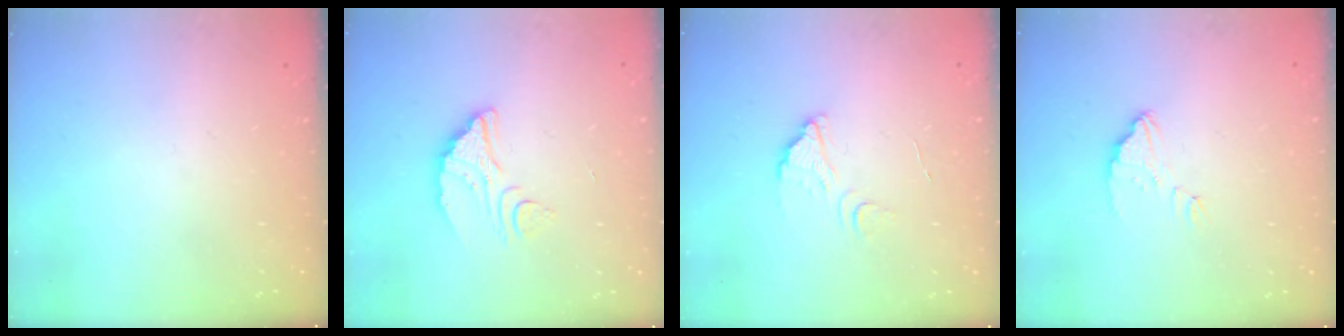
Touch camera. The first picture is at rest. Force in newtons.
{"total": 6.5, "press": 6.4, "slide": 0.6}
{"total": 3.6, "press": 3.6, "slide": 0.3}
{"total": 4.7, "press": 4.6, "slide": 0.6}